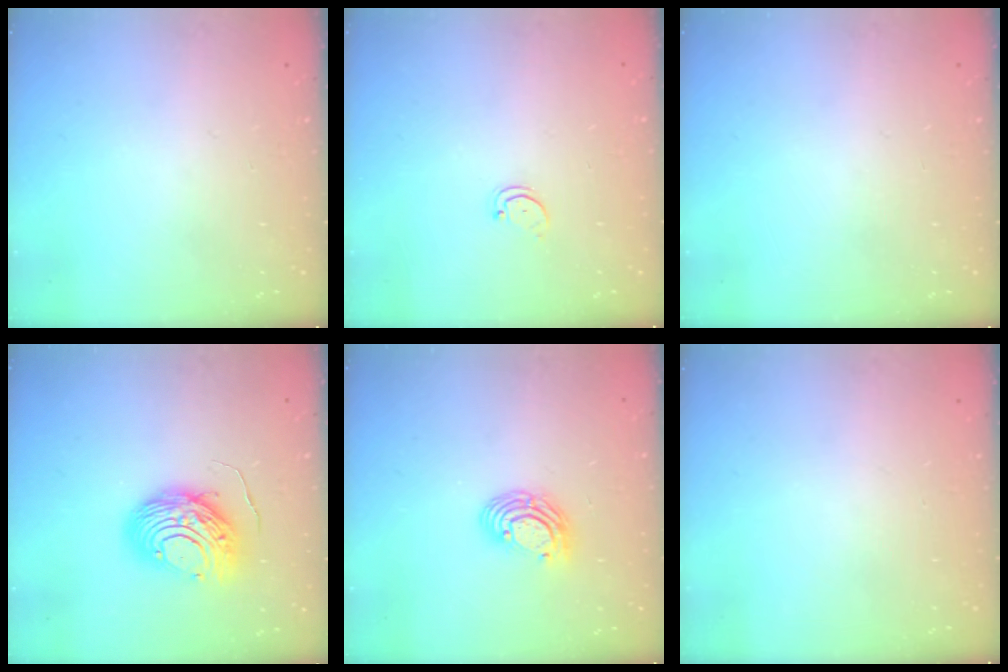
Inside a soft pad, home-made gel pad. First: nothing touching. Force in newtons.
{"total": 1.5, "press": 1.5, "slide": 0.3}
{"total": 0.0}
{"total": 11.1, "press": 11.0, "slide": 1.0}
{"total": 7.9, "press": 7.8, "slide": 1.2}
{"total": 0.0}